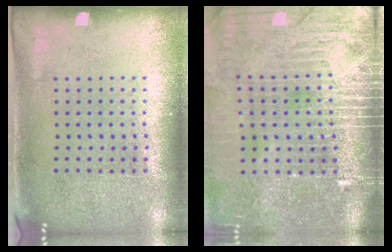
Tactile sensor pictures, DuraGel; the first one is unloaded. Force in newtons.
{"total": 4.4, "press": 3.8, "slide": 2.2}